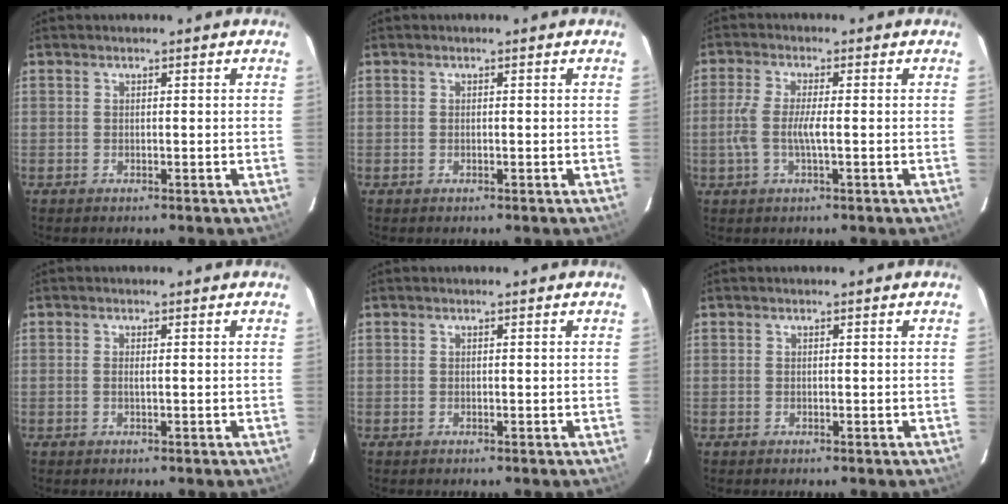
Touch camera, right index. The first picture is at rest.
{"total": 0.0}
{"total": 5.1, "force": [-1.0, 0.6, 5.0], "torque": [-0.107, -0.002, -0.019]}
{"total": 0.7, "force": [0.0, -0.1, 0.7], "torque": [-0.013, 0.000, -0.002]}
{"total": 0.0}
{"total": 0.0}